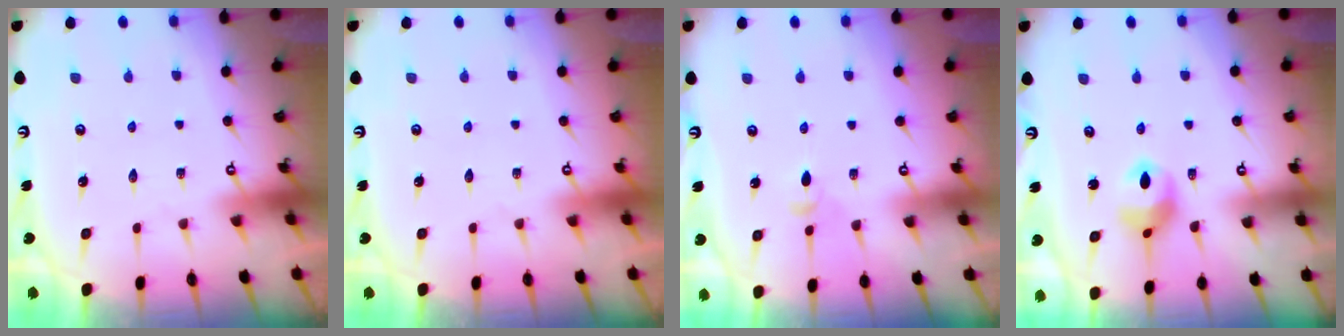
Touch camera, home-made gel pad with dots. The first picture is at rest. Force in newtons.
{"total": 0.0}
{"total": 3.0, "press": 3.0, "slide": 0.6}
{"total": 8.8, "press": 8.7, "slide": 0.6}